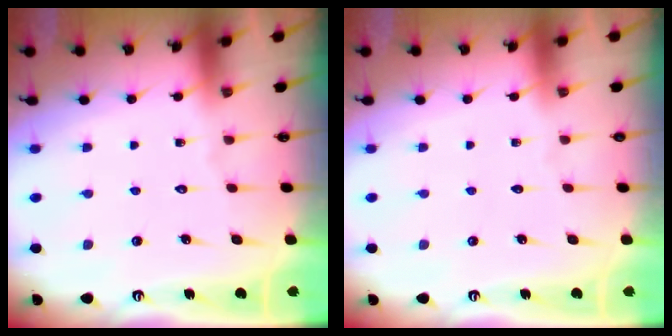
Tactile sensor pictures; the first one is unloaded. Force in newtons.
{"total": 0.0}